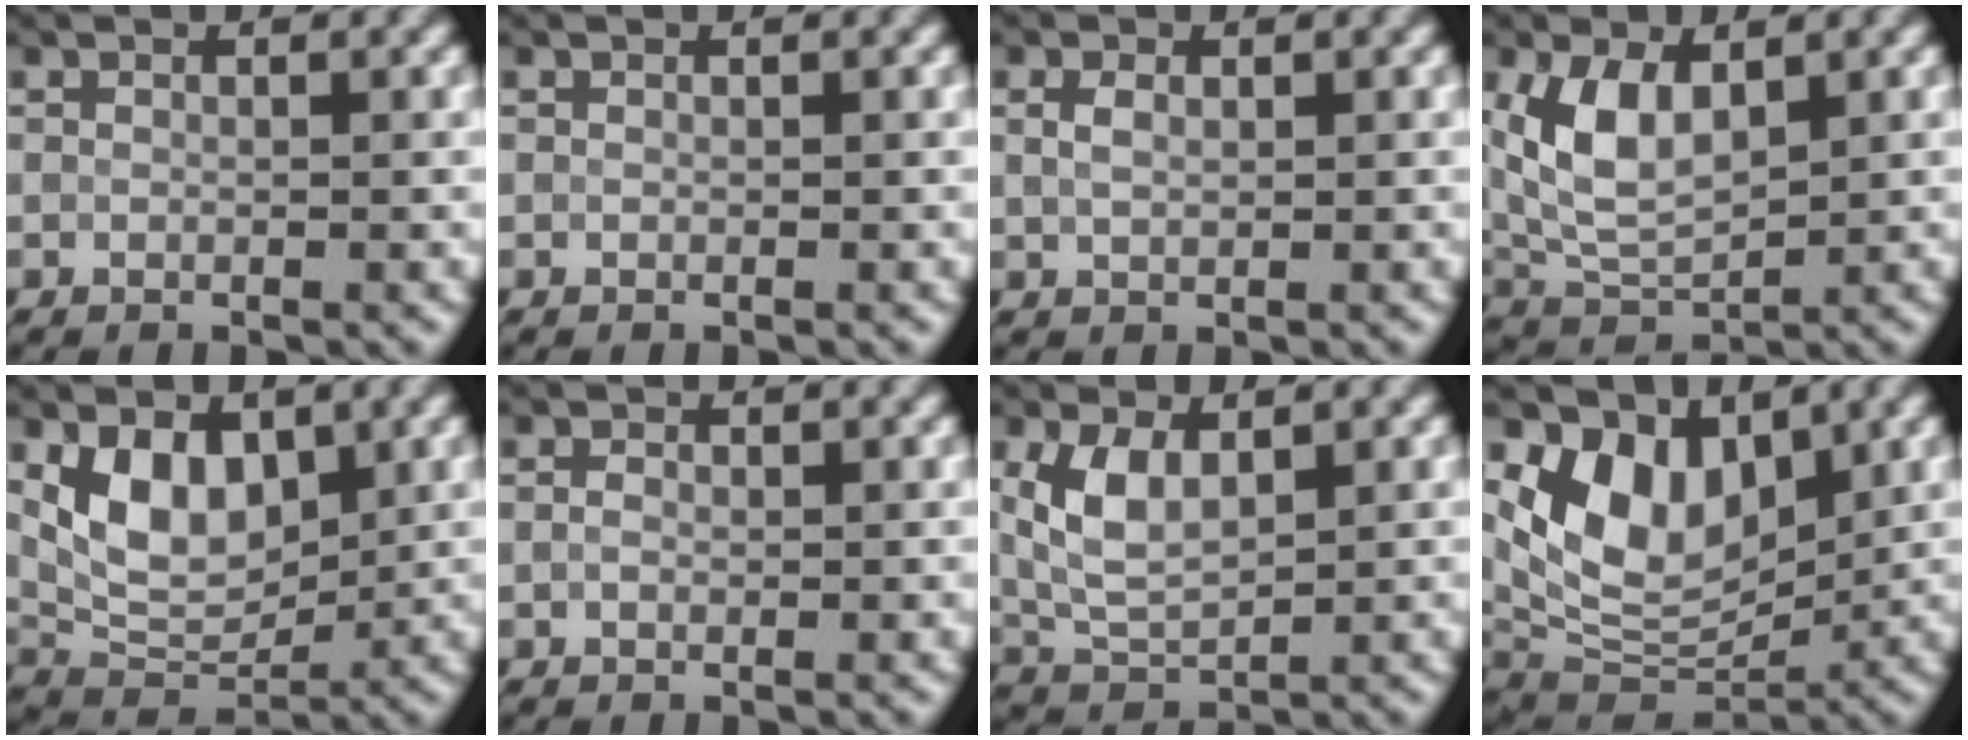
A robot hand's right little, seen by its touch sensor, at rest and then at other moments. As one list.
[{"total": 0.0}, {"total": 1.5, "force": [0.5, 0.9, 1.2], "torque": [-0.028, 0.006, 0.010]}, {"total": 6.1, "force": [1.8, 3.2, 4.9], "torque": [-0.111, 0.008, 0.040]}, {"total": 5.6, "force": [1.8, 3.4, 4.1], "torque": [-0.076, -0.003, 0.036]}, {"total": 0.9, "force": [0.0, 0.6, 0.7], "torque": [-0.016, 0.004, -0.004]}, {"total": 4.7, "force": [1.5, 2.5, 3.6], "torque": [-0.093, 0.006, 0.034]}, {"total": 7.0, "force": [2.8, 4.4, 4.7], "torque": [-0.086, -0.009, 0.049]}]